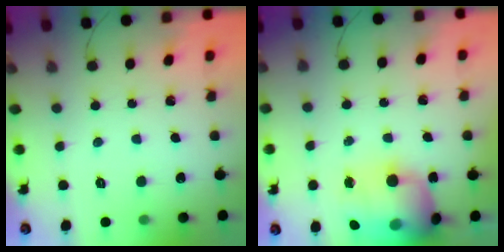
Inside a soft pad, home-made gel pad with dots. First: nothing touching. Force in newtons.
{"total": 22.1, "press": 21.7, "slide": 3.9}